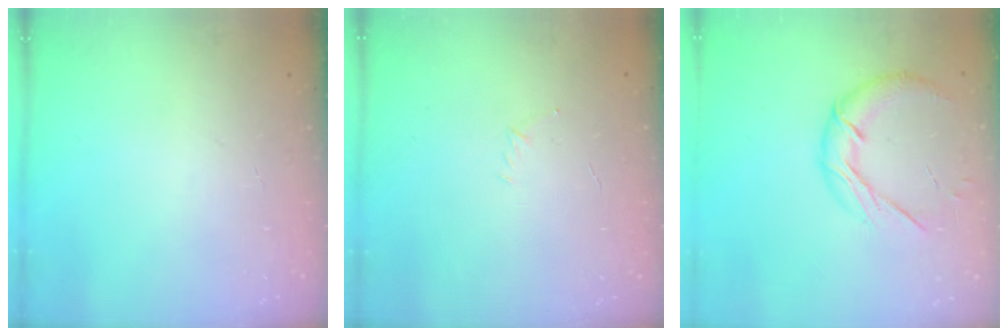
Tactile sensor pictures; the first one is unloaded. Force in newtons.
{"total": 2.9, "press": 2.8, "slide": 0.8}
{"total": 13.0, "press": 12.9, "slide": 1.2}